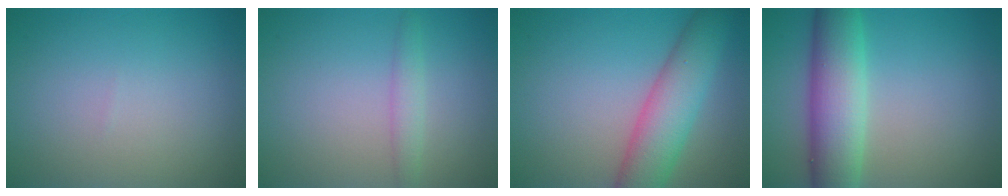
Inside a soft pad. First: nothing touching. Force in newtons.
{"total": 1.6, "press": 1.6, "slide": 0.1}
{"total": 6.2, "press": 6.2, "slide": 0.3}
{"total": 7.3, "press": 7.3, "slide": 0.4}